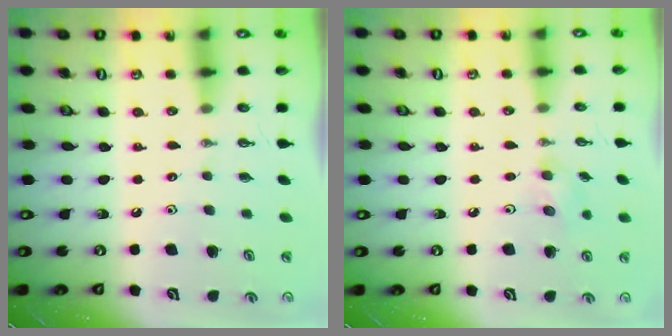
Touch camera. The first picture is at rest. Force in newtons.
{"total": 6.7, "press": 6.6, "slide": 1.4}